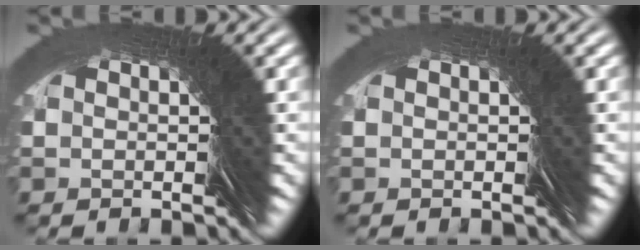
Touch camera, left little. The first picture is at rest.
{"total": 0.0}